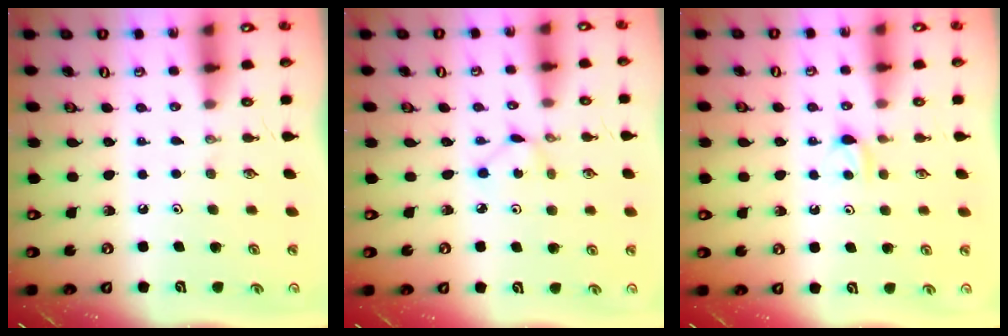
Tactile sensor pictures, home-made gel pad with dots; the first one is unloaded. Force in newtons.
{"total": 1.5, "press": 1.5, "slide": 0.2}
{"total": 3.4, "press": 3.4, "slide": 0.5}